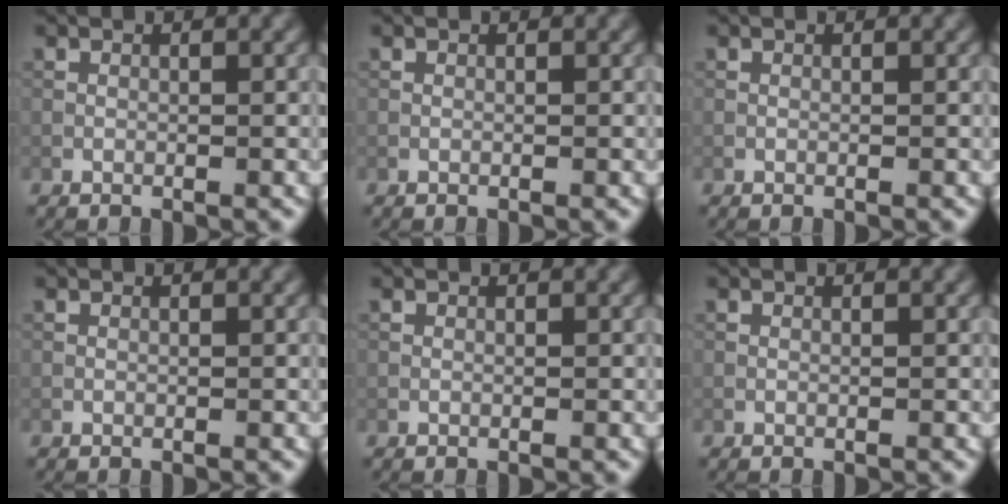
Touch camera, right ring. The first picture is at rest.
{"total": 0.0}
{"total": 0.0}
{"total": 0.0}
{"total": 0.0}
{"total": 0.0}